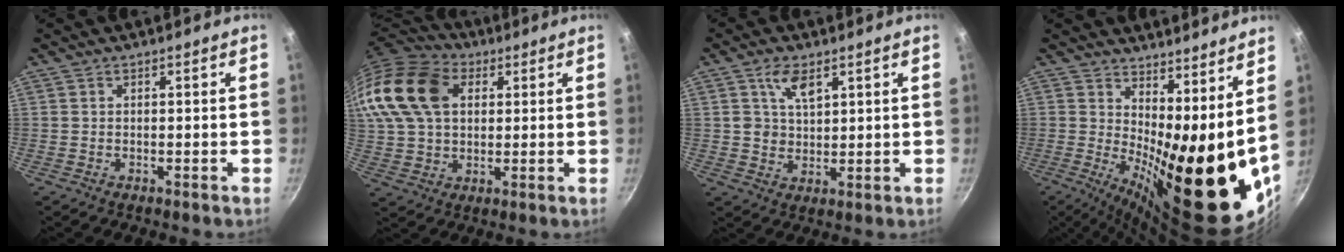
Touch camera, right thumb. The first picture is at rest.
{"total": 21.6, "force": [6.8, 15.1, 13.8], "torque": [-0.286, 0.017, 0.116]}
{"total": 5.7, "force": [2.9, 3.4, 3.5], "torque": [-0.049, -0.014, 0.058]}
{"total": 23.4, "force": [5.4, 8.9, 21.0], "torque": [-0.266, -0.047, 0.095]}